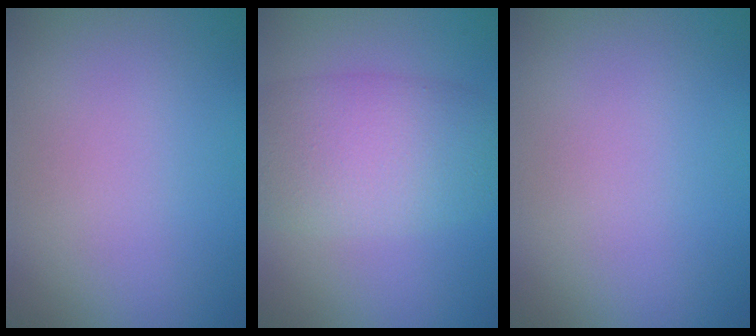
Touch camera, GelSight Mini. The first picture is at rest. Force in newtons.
{"total": 7.4, "press": 7.4, "slide": 0.5}
{"total": 0.0}